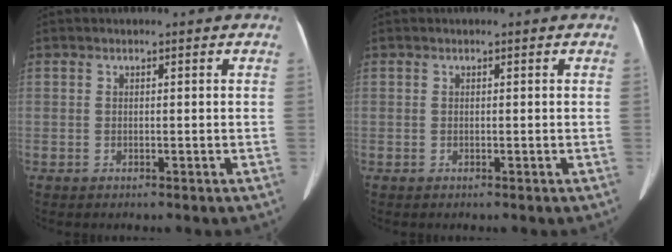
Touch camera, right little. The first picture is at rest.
{"total": 0.0}